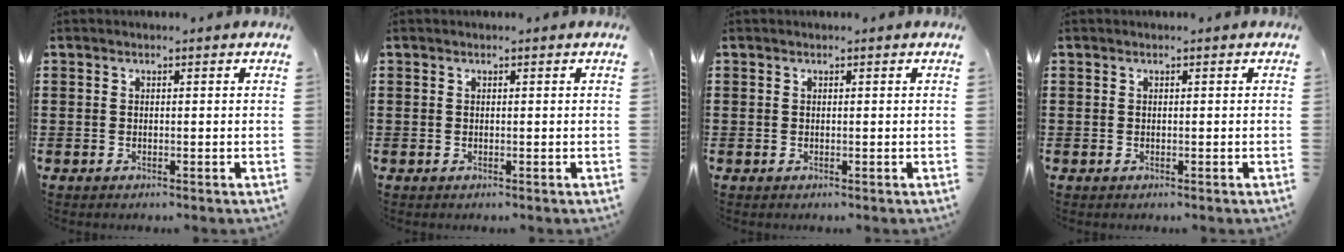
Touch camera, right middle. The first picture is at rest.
{"total": 0.0}
{"total": 0.0}
{"total": 0.0}